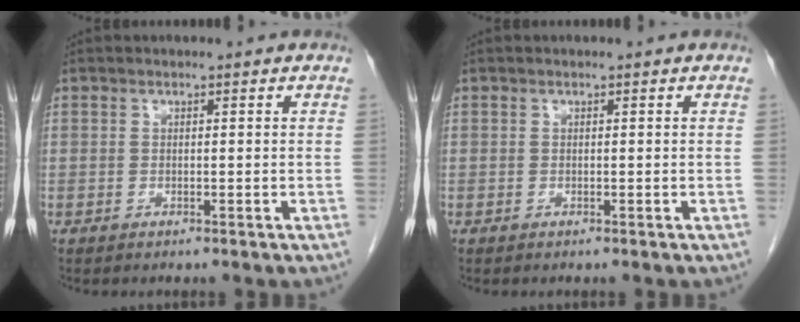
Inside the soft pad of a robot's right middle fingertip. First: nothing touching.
{"total": 0.0}